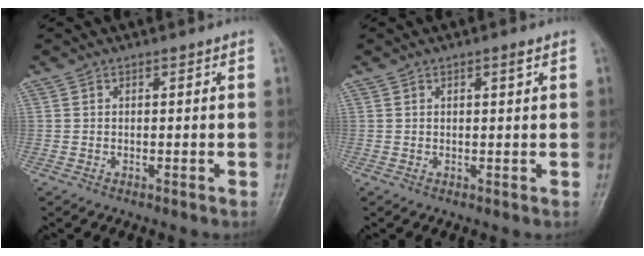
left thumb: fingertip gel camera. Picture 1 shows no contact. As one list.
[{"total": 1.0, "force": [0.6, 0.2, 0.8], "torque": [-0.010, -0.001, 0.008]}]